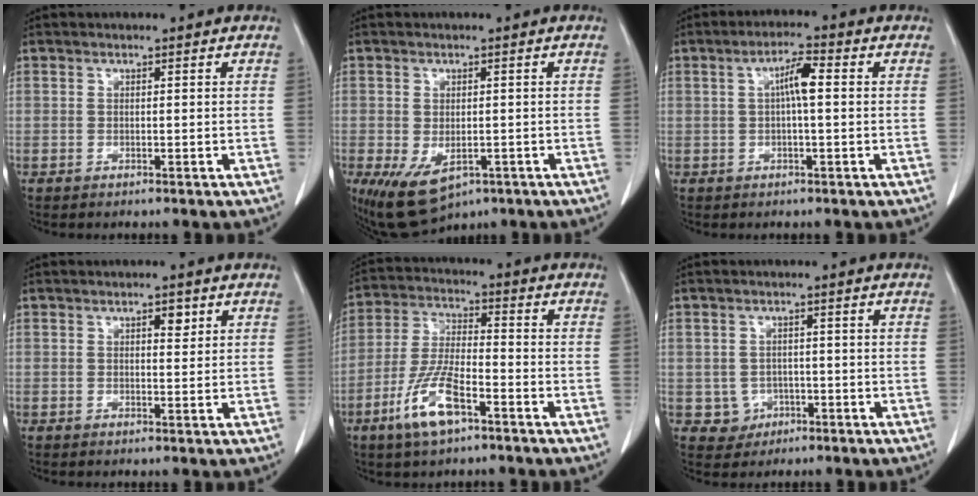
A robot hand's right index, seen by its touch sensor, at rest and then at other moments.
{"total": 8.2, "force": [-3.9, 4.4, 5.7], "torque": [-0.095, -0.013, -0.051]}
{"total": 4.3, "force": [0.5, 0.6, 4.2], "torque": [-0.076, 0.011, 0.006]}
{"total": 2.0, "force": [0.9, 0.8, 1.6], "torque": [-0.022, -0.002, 0.012]}
{"total": 10.2, "force": [-5.4, 2.6, 8.2], "torque": [-0.174, -0.008, -0.102]}
{"total": 3.5, "force": [-1.0, 3.3, 0.2], "torque": [0.006, 0.011, -0.008]}